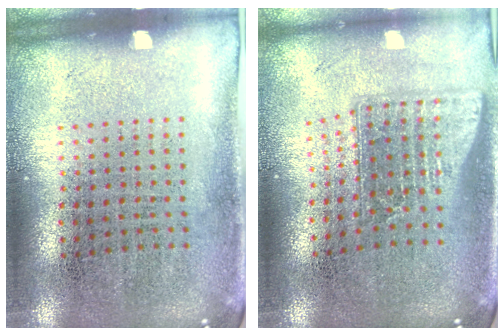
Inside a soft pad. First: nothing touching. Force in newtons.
{"total": 1.6, "press": 1.3, "slide": 1.0}